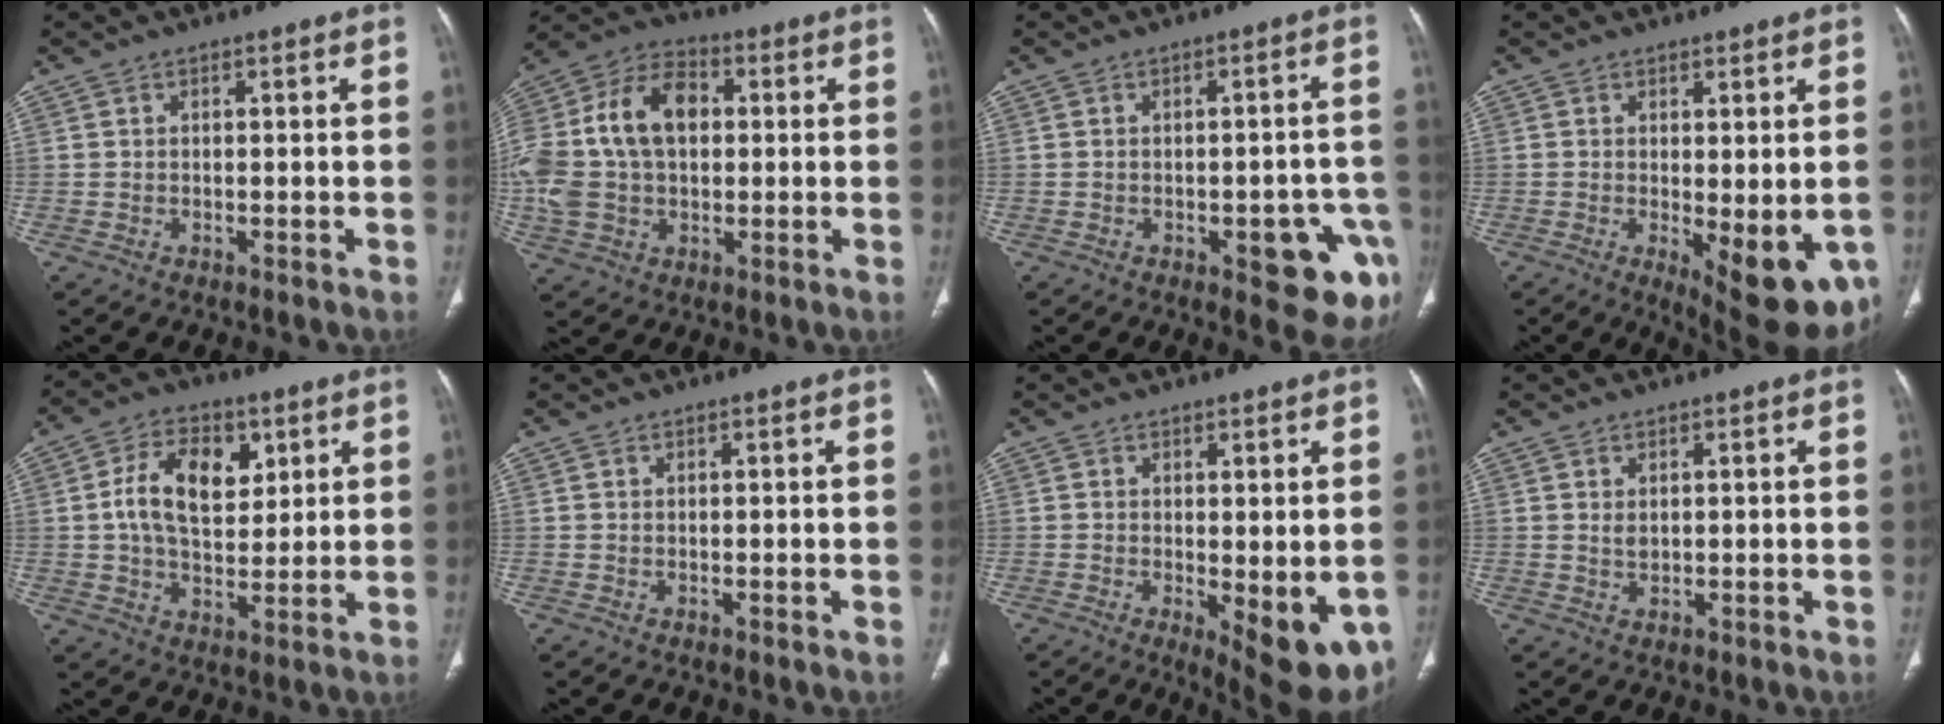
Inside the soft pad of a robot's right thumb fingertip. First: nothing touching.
{"total": 20.6, "force": [1.6, 13.9, 15.1], "torque": [-0.316, 0.027, 0.027]}
{"total": 11.6, "force": [-4.6, 4.6, 9.6], "torque": [-0.083, 0.021, -0.045]}
{"total": 12.4, "force": [-3.6, 4.7, 10.9], "torque": [-0.125, -0.022, -0.033]}
{"total": 12.1, "force": [3.3, 7.6, 8.8], "torque": [-0.119, -0.006, 0.057]}
{"total": 0.0}
{"total": 10.7, "force": [-2.8, 4.0, 9.5], "torque": [-0.110, -0.022, -0.025]}
{"total": 1.4, "force": [0.6, 0.8, 1.0], "torque": [-0.018, -0.004, 0.015]}